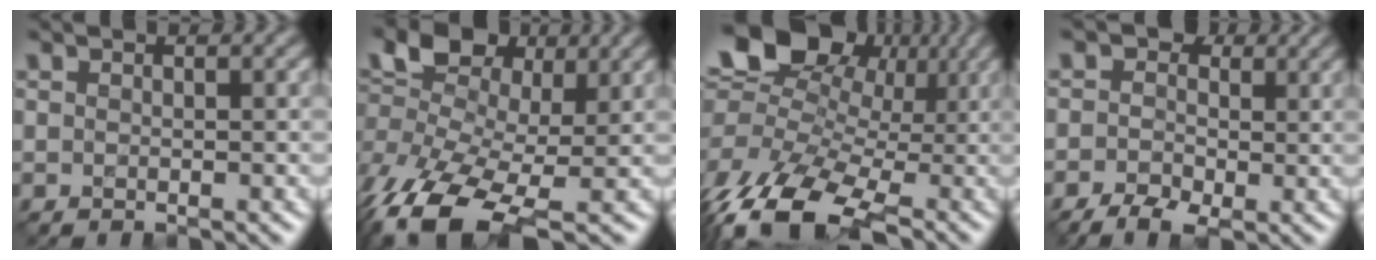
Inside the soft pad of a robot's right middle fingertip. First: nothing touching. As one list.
[{"total": 10.8, "force": [-1.8, 7.0, 8.1], "torque": [-0.181, 0.005, -0.049]}, {"total": 14.6, "force": [-0.8, 10.1, 10.6], "torque": [-0.216, 0.015, -0.015]}, {"total": 4.6, "force": [-0.6, 3.5, 3.0], "torque": [-0.029, 0.011, -0.019]}]